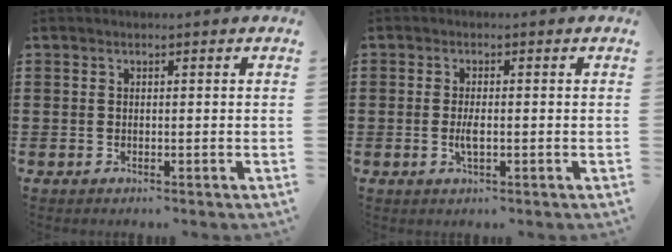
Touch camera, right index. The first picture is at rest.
{"total": 2.5, "force": [-0.3, 0.7, 2.3], "torque": [-0.049, -0.003, -0.008]}